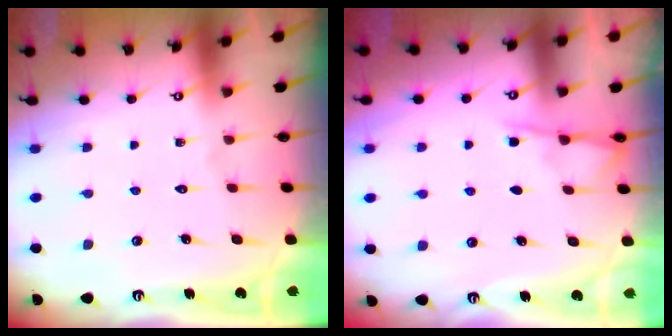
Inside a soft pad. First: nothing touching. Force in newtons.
{"total": 3.5, "press": 3.5, "slide": 0.5}